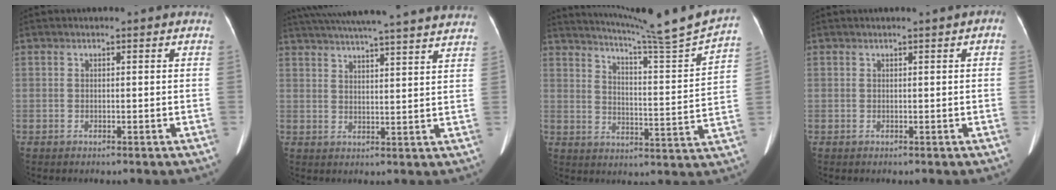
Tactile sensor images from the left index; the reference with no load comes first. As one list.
[{"total": 26.1, "force": [23.6, 1.1, 11.0], "torque": [-0.185, 0.004, 0.308]}, {"total": 17.4, "force": [16.1, -3.2, 5.7], "torque": [-0.099, -0.069, 0.217]}, {"total": 0.8, "force": [0.2, 0.2, 0.8], "torque": [-0.006, 0.009, 0.004]}]